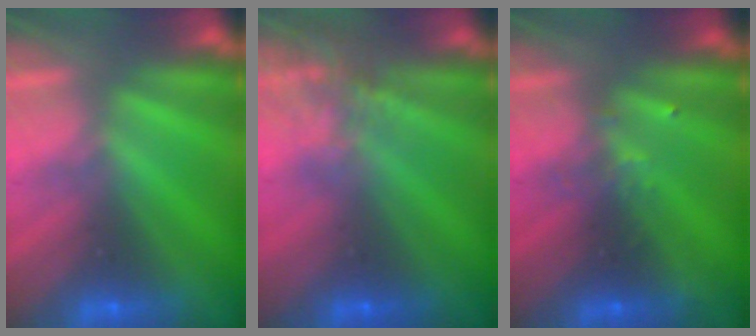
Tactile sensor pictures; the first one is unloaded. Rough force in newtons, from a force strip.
{"total": 3.9}
{"total": 2.4}